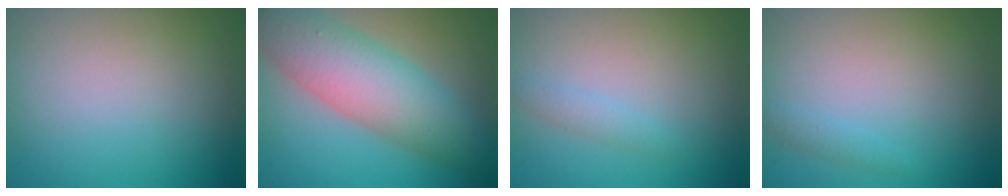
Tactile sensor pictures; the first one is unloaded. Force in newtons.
{"total": 8.7, "press": 8.7, "slide": 0.2}
{"total": 1.2, "press": 1.2, "slide": 0.1}
{"total": 0.9, "press": 0.9, "slide": 0.1}